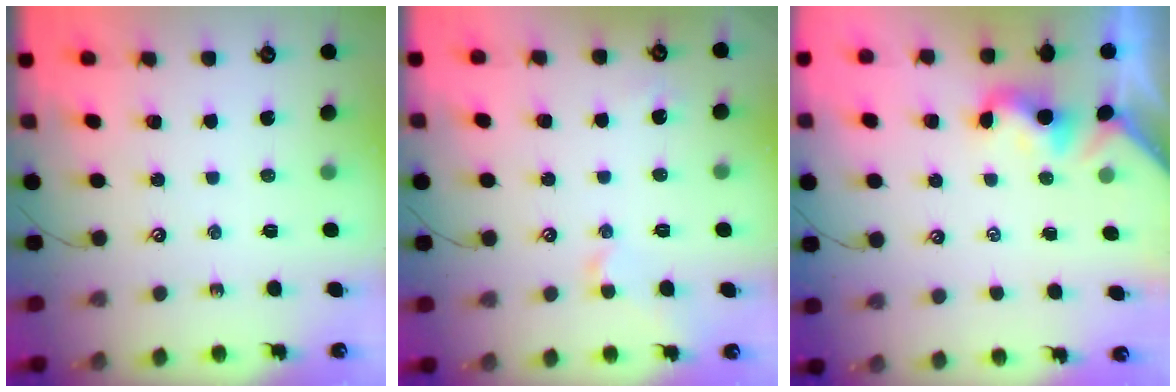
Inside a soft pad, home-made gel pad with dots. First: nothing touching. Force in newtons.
{"total": 1.5, "press": 1.4, "slide": 0.5}
{"total": 2.1, "press": 2.1, "slide": 0.5}